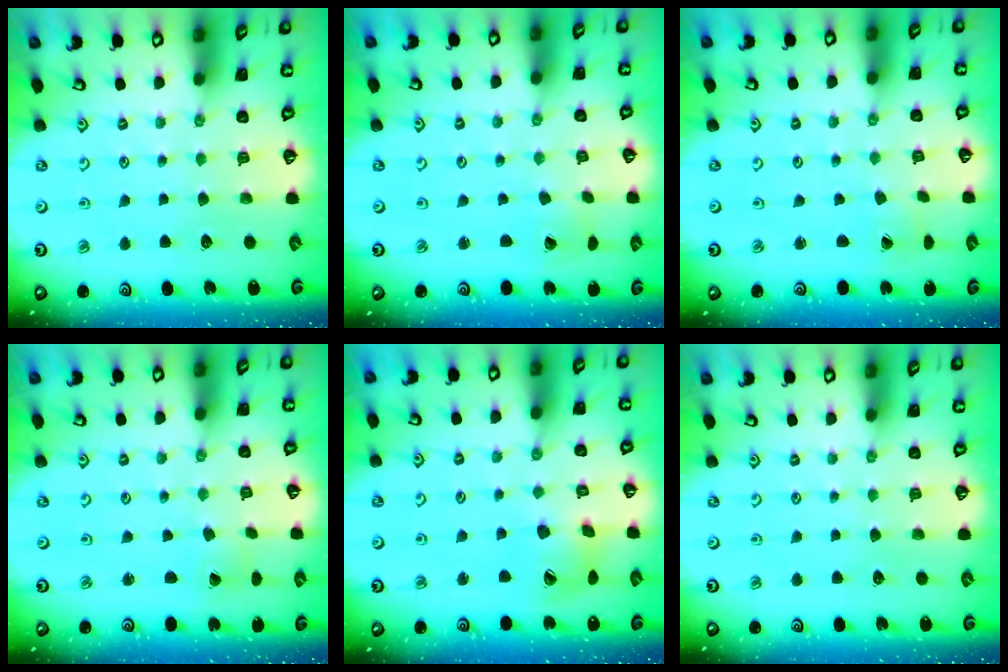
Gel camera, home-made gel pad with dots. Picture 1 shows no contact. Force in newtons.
{"total": 1.7, "press": 1.7, "slide": 0.1}
{"total": 1.5, "press": 1.5, "slide": 0.0}
{"total": 1.0, "press": 1.0, "slide": 0.0}
{"total": 10.3, "press": 10.3, "slide": 1.4}
{"total": 0.0}